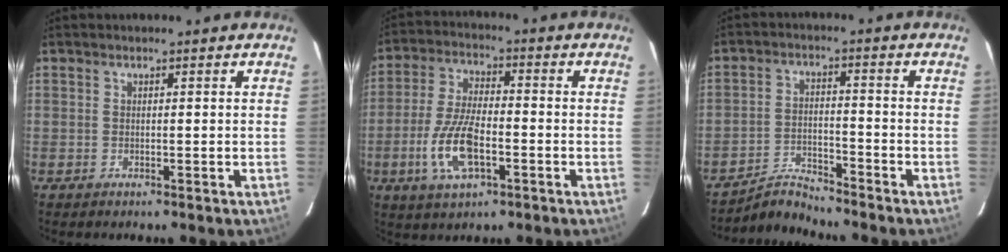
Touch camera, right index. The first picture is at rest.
{"total": 11.6, "force": [-3.9, 4.5, 9.9], "torque": [-0.210, -0.005, -0.072]}
{"total": 5.6, "force": [-5.5, -0.1, -0.5], "torque": [-0.004, 0.018, -0.103]}